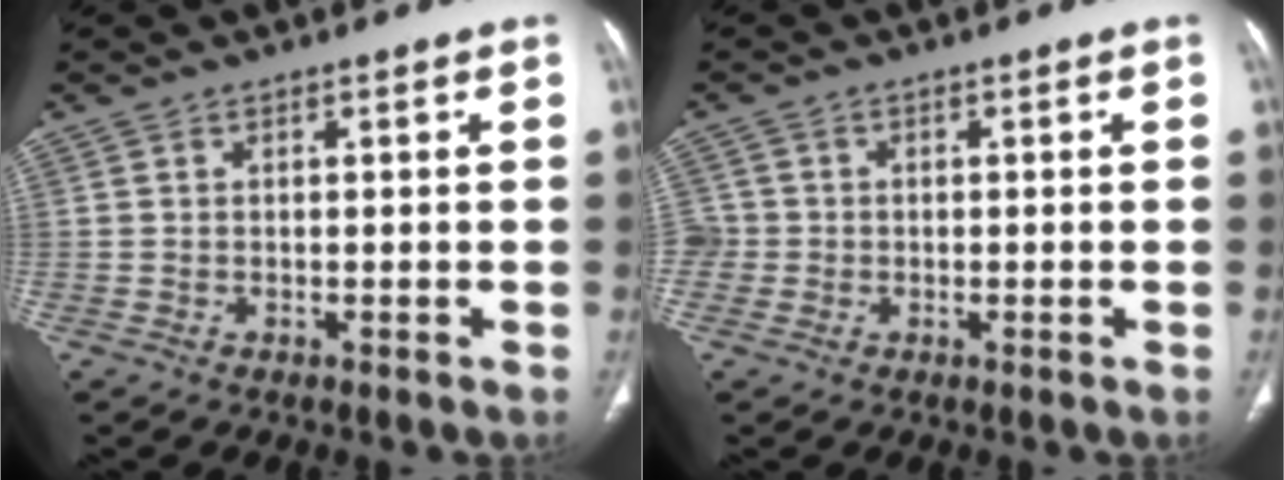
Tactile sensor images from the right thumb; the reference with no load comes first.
{"total": 3.3, "force": [-0.4, 3.3, 0.4], "torque": [0.008, 0.010, -0.010]}